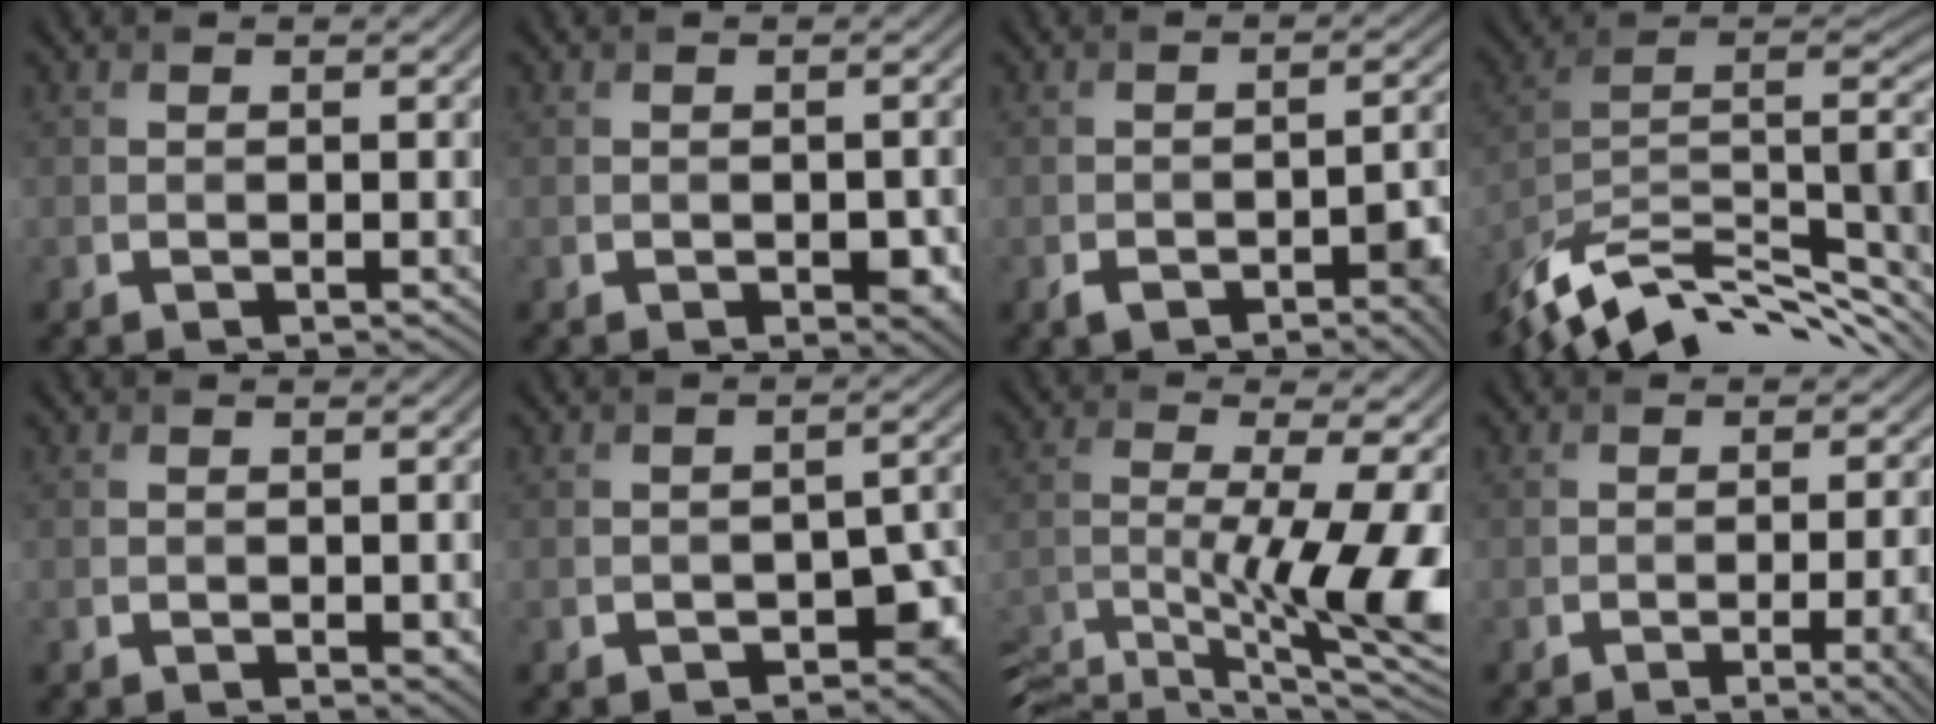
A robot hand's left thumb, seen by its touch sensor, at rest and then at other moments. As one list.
[{"total": 2.4, "force": [-0.7, 1.5, 1.8], "torque": [-0.027, -0.011, -0.003]}, {"total": 5.2, "force": [-2.8, 2.3, 3.7], "torque": [-0.050, 0.001, -0.040]}, {"total": 14.7, "force": [-8.4, 5.7, 10.7], "torque": [-0.217, -0.007, -0.150]}, {"total": 0.9, "force": [-0.1, 0.6, 0.6], "torque": [-0.009, -0.006, 0.002]}, {"total": 5.7, "force": [-2.7, 3.4, 3.7], "torque": [-0.042, -0.014, -0.030]}, {"total": 14.9, "force": [-5.6, 5.2, 12.8], "torque": [-0.234, -0.036, -0.087]}, {"total": 6.5, "force": [-2.0, 2.2, 5.7], "torque": [-0.062, -0.008, -0.017]}]